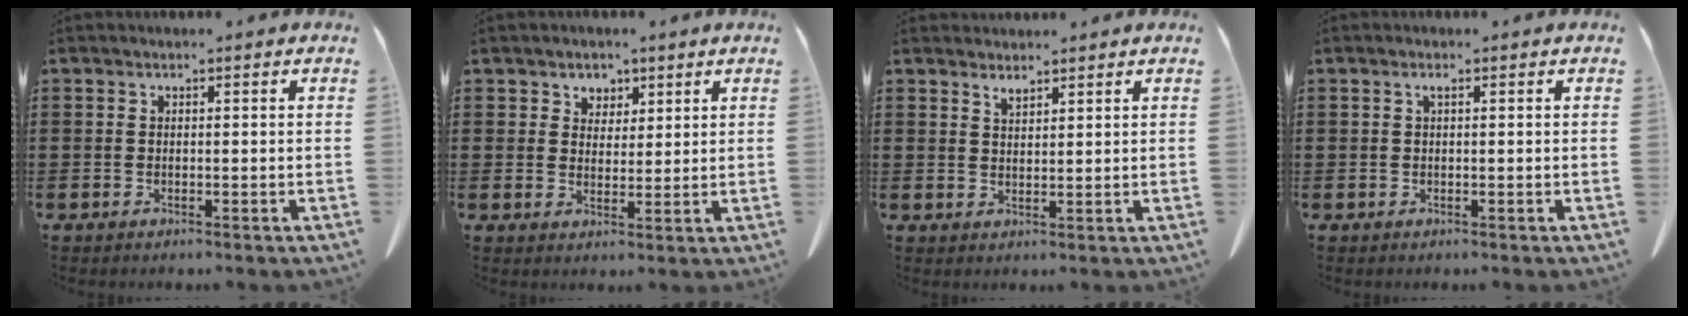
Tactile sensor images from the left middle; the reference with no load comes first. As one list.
[{"total": 3.3, "force": [2.4, 2.3, 0.1], "torque": [-0.007, 0.005, 0.042]}, {"total": 1.9, "force": [1.8, 0.3, 0.6], "torque": [-0.006, -0.003, 0.031]}, {"total": 0.8, "force": [0.2, 0.0, 0.8], "torque": [-0.016, 0.001, 0.003]}]